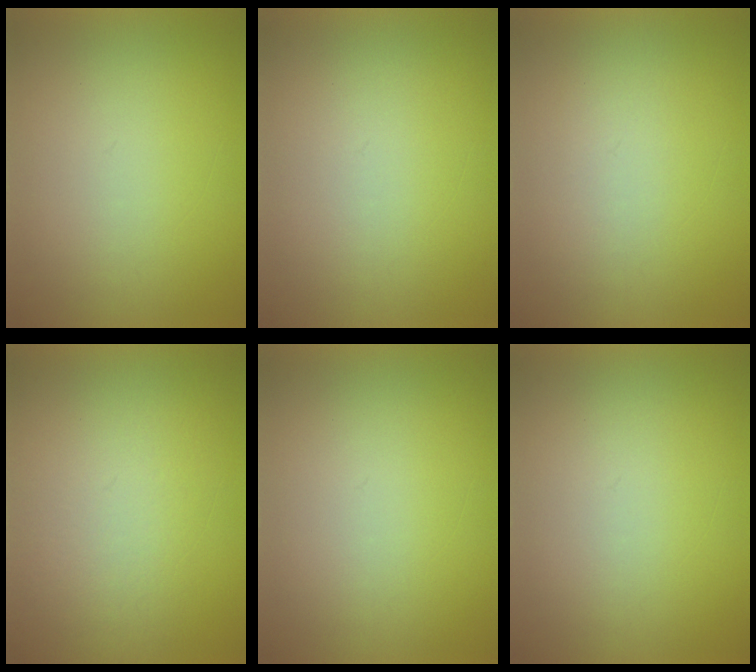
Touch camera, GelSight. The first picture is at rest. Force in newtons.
{"total": 1.1}
{"total": 1.4}
{"total": 4.6}
{"total": 0.0}
{"total": 1.1}